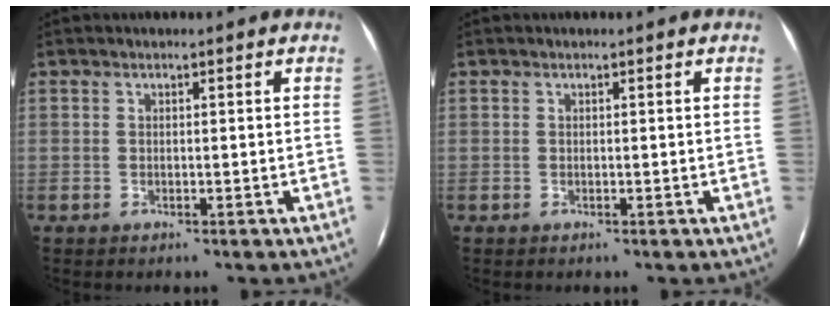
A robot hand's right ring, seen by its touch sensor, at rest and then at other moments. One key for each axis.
{"total": 0.0}